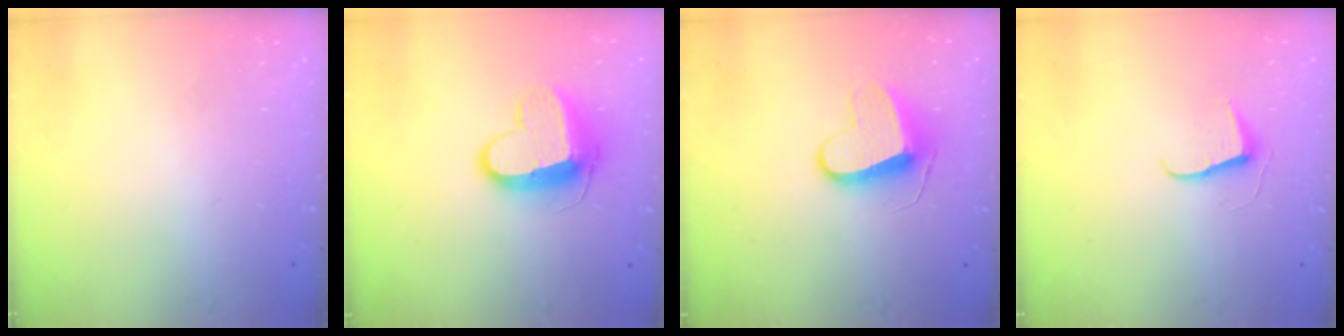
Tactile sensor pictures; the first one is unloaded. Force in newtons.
{"total": 11.3, "press": 11.3, "slide": 1.1}
{"total": 9.9, "press": 9.8, "slide": 0.8}
{"total": 6.8, "press": 6.8, "slide": 0.5}